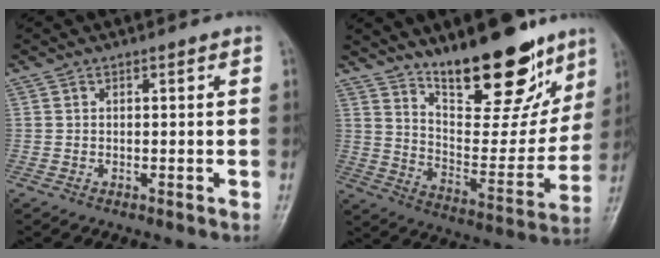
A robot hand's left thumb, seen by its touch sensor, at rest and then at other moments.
{"total": 21.3, "force": [14.7, 8.1, 13.1], "torque": [-0.136, -0.093, 0.236]}